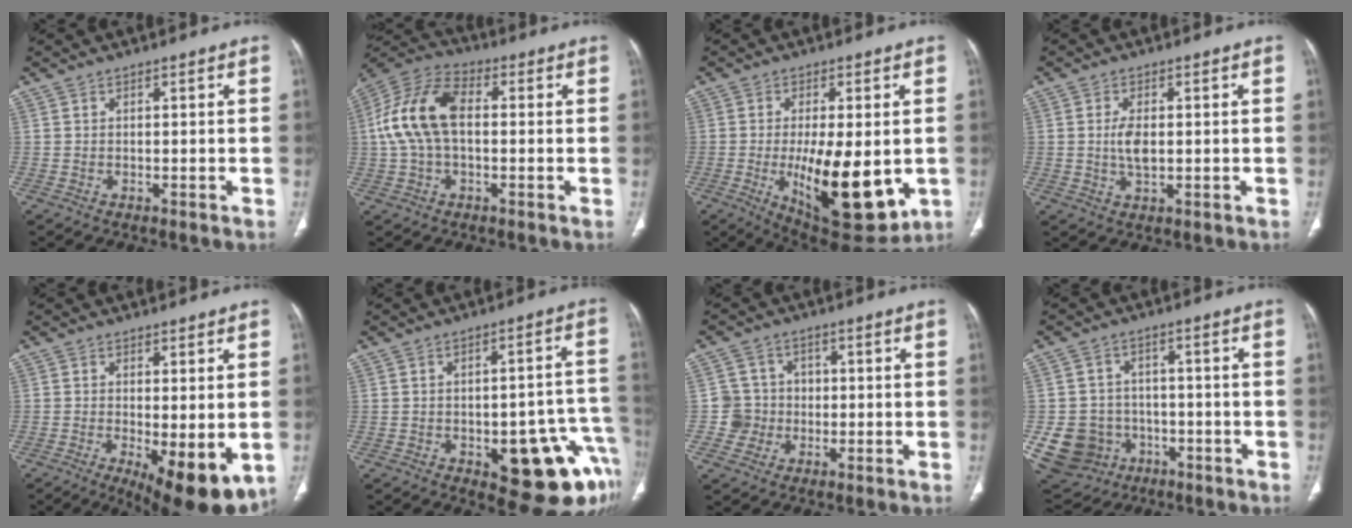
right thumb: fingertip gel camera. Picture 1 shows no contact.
{"total": 14.0, "force": [0.8, 8.3, 11.2], "torque": [-0.229, 0.035, 0.005]}
{"total": 17.9, "force": [-3.1, 6.9, 16.2], "torque": [-0.246, -0.028, -0.026]}
{"total": 4.0, "force": [0.1, 2.0, 3.5], "torque": [-0.069, -0.003, 0.003]}
{"total": 11.6, "force": [-3.2, 4.0, 10.4], "torque": [-0.144, -0.026, -0.035]}
{"total": 17.2, "force": [-6.6, 7.3, 14.1], "torque": [-0.107, 0.041, -0.064]}
{"total": 5.6, "force": [-0.8, 5.6, 0.1], "torque": [0.037, 0.017, -0.021]}
{"total": 12.8, "force": [-3.7, 11.4, 4.3], "torque": [-0.088, 0.025, -0.041]}